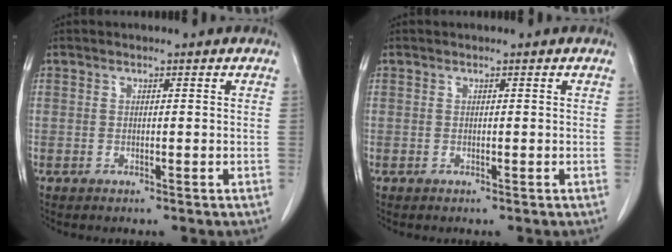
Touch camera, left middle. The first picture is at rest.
{"total": 0.0}